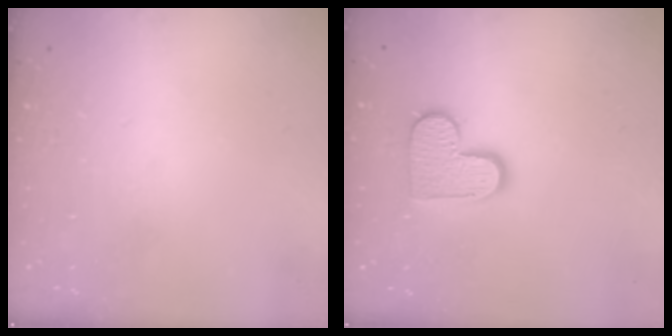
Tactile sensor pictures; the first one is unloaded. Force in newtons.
{"total": 11.0, "press": 11.0, "slide": 0.7}